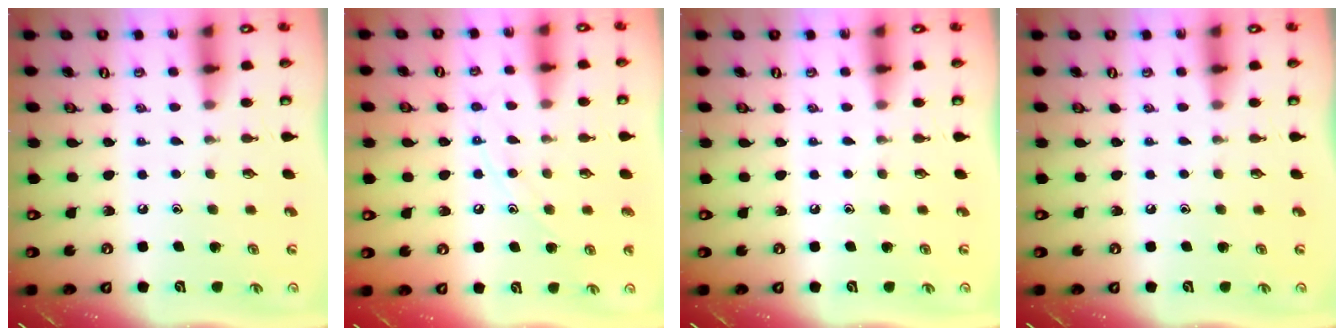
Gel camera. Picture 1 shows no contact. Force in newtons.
{"total": 8.5, "press": 8.5, "slide": 0.7}
{"total": 0.0}
{"total": 0.0}